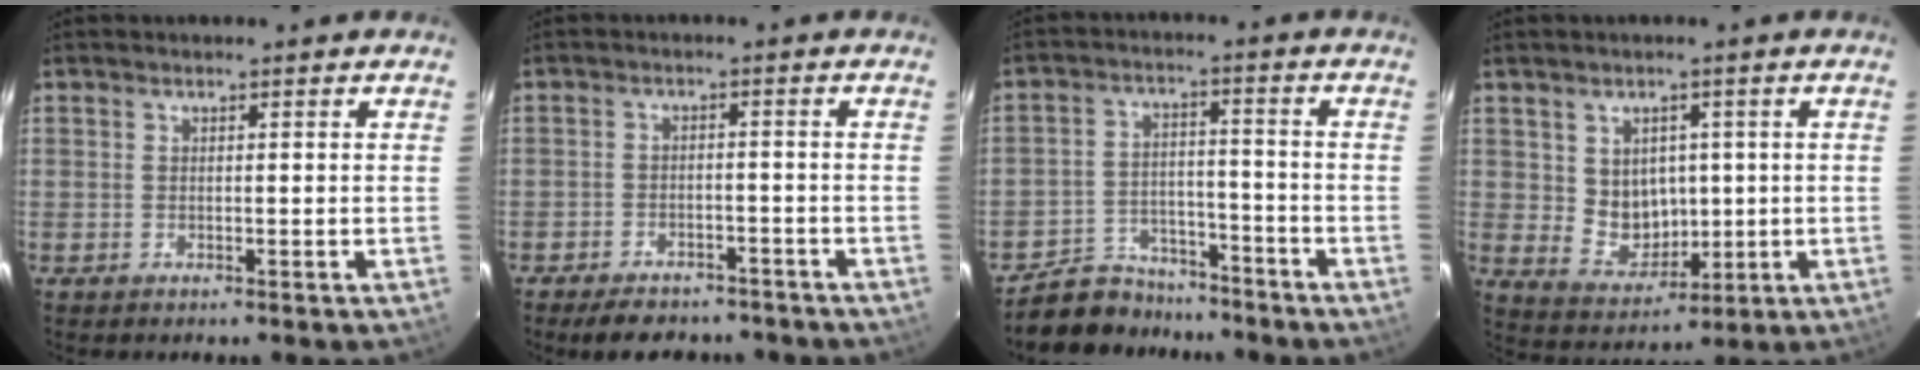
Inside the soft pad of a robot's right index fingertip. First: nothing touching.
{"total": 10.7, "force": [-8.7, 4.7, 4.1], "torque": [-0.096, 0.002, -0.117]}
{"total": 11.4, "force": [-10.0, 5.1, 2.0], "torque": [-0.069, 0.019, -0.151]}
{"total": 7.5, "force": [0.9, 6.7, 3.3], "torque": [-0.065, 0.001, 0.038]}